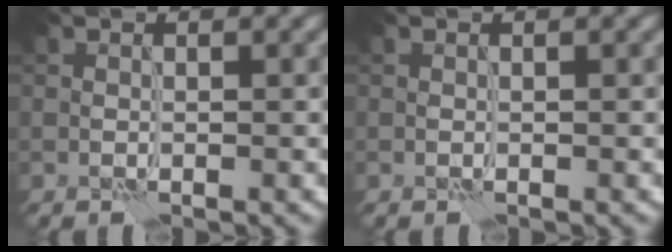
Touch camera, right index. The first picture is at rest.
{"total": 0.0}